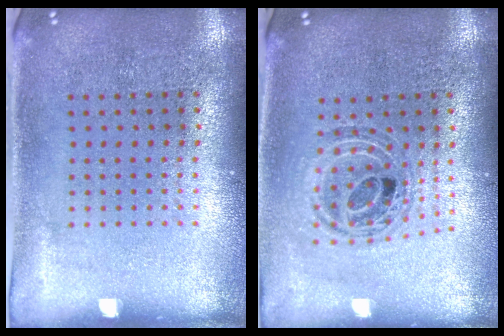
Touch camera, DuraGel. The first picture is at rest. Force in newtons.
{"total": 0.7, "press": 0.7, "slide": 0.2}